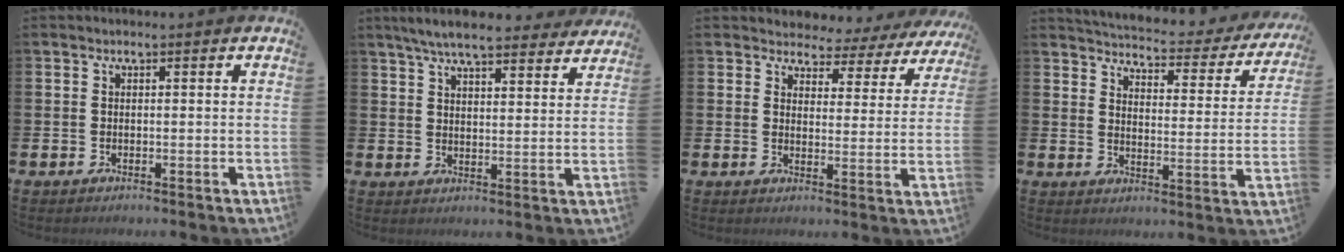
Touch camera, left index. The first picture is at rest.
{"total": 6.8, "force": [6.4, 0.9, 2.2], "torque": [-0.050, -0.031, 0.113]}
{"total": 3.0, "force": [2.6, 1.5, 0.0], "torque": [-0.018, -0.031, 0.038]}
{"total": 4.2, "force": [4.1, 0.8, 0.7], "torque": [-0.034, -0.038, 0.063]}